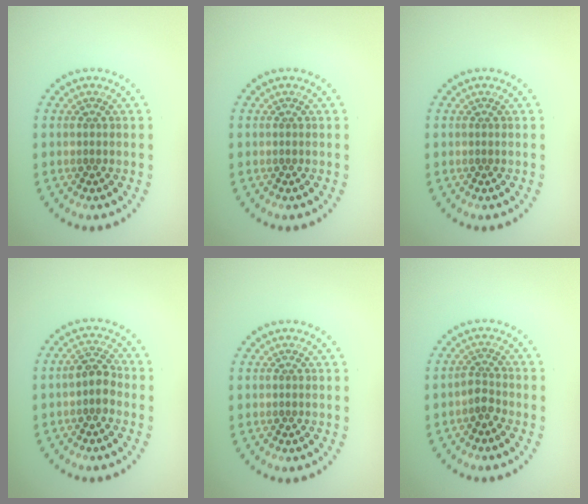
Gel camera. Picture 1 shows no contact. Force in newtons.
{"total": 0.0}
{"total": 0.0}
{"total": 2.4, "press": 2.1, "slide": 1.0}
{"total": 0.0}
{"total": 1.5, "press": 1.1, "slide": 1.0}